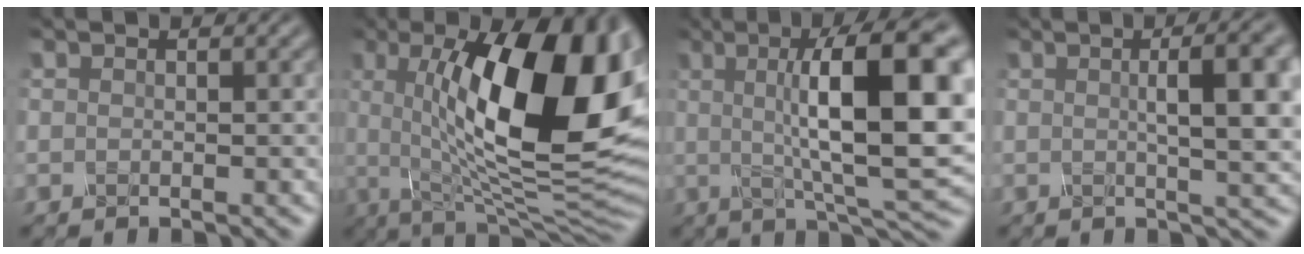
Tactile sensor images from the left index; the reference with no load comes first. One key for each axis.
{"total": 16.6, "fx": 2.9, "fy": 5.5, "fz": 15.4, "tx": -0.204, "ty": 0.000, "tz": 0.034}
{"total": 14.2, "fx": 2.0, "fy": 3.3, "fz": 13.7, "tx": -0.172, "ty": 0.010, "tz": 0.026}
{"total": 8.3, "fx": 1.4, "fy": 2.4, "fz": 7.8, "tx": -0.073, "ty": 0.016, "tz": 0.015}